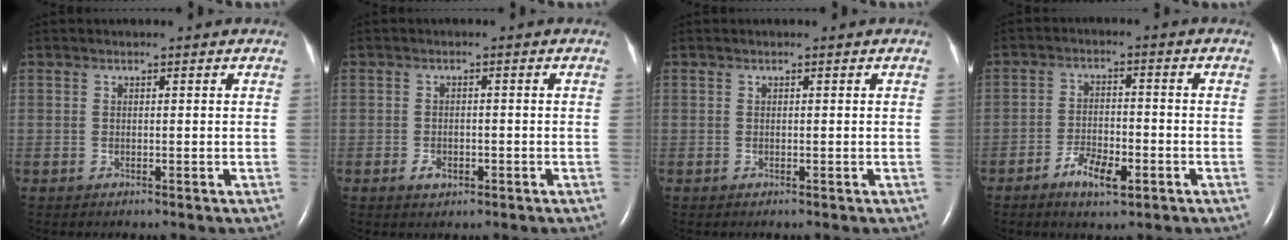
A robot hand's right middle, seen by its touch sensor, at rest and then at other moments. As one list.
[{"total": 2.1, "force": [-1.0, 1.3, 1.3], "torque": [-0.024, 0.002, -0.010]}, {"total": 0.0}, {"total": 5.6, "force": [-3.1, 1.9, 4.2], "torque": [-0.079, 0.000, -0.050]}]